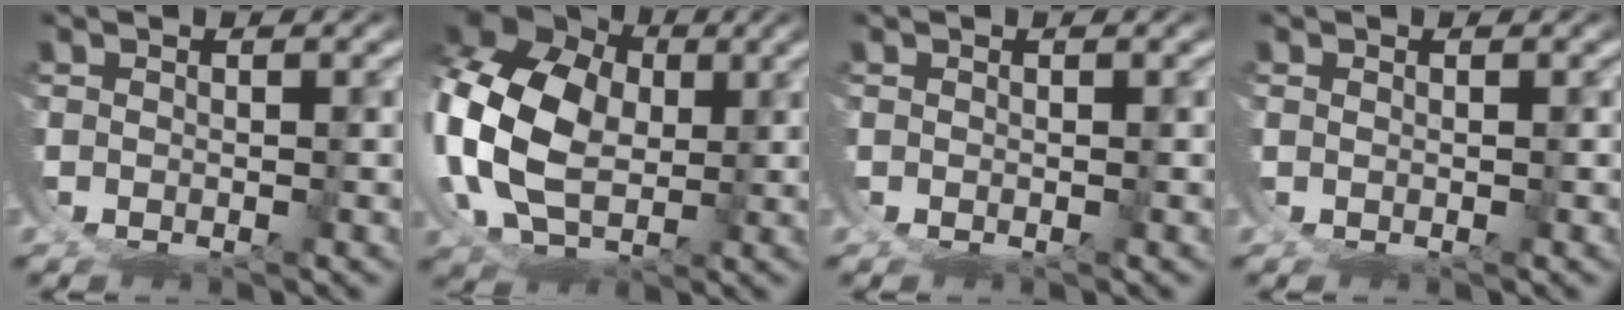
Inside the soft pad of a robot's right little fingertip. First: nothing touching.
{"total": 12.2, "force": [1.7, 8.7, 8.5], "torque": [-0.202, -0.020, 0.041]}
{"total": 0.0}
{"total": 0.0}